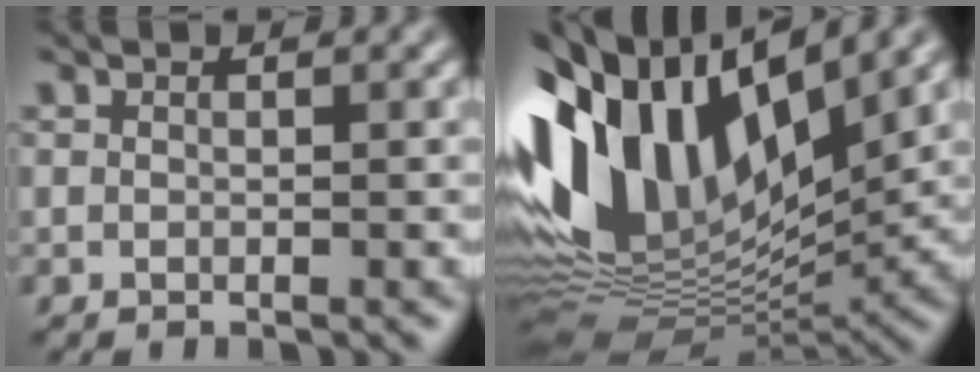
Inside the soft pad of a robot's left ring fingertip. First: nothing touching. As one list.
[{"total": 14.3, "force": [2.9, 7.9, 11.6], "torque": [-0.243, 0.026, 0.045]}]